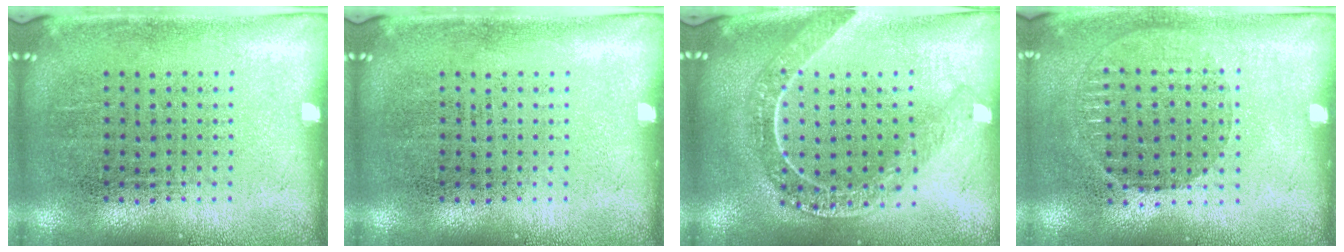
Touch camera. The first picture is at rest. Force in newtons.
{"total": 0.0}
{"total": 2.2, "press": 1.8, "slide": 1.2}
{"total": 0.9, "press": 0.8, "slide": 0.4}